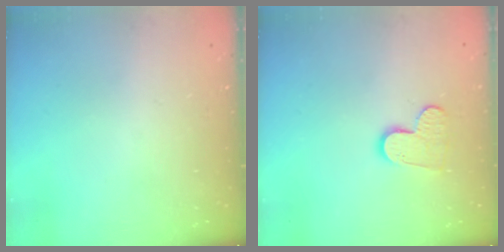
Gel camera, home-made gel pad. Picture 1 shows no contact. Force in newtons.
{"total": 8.9, "press": 8.9, "slide": 0.7}